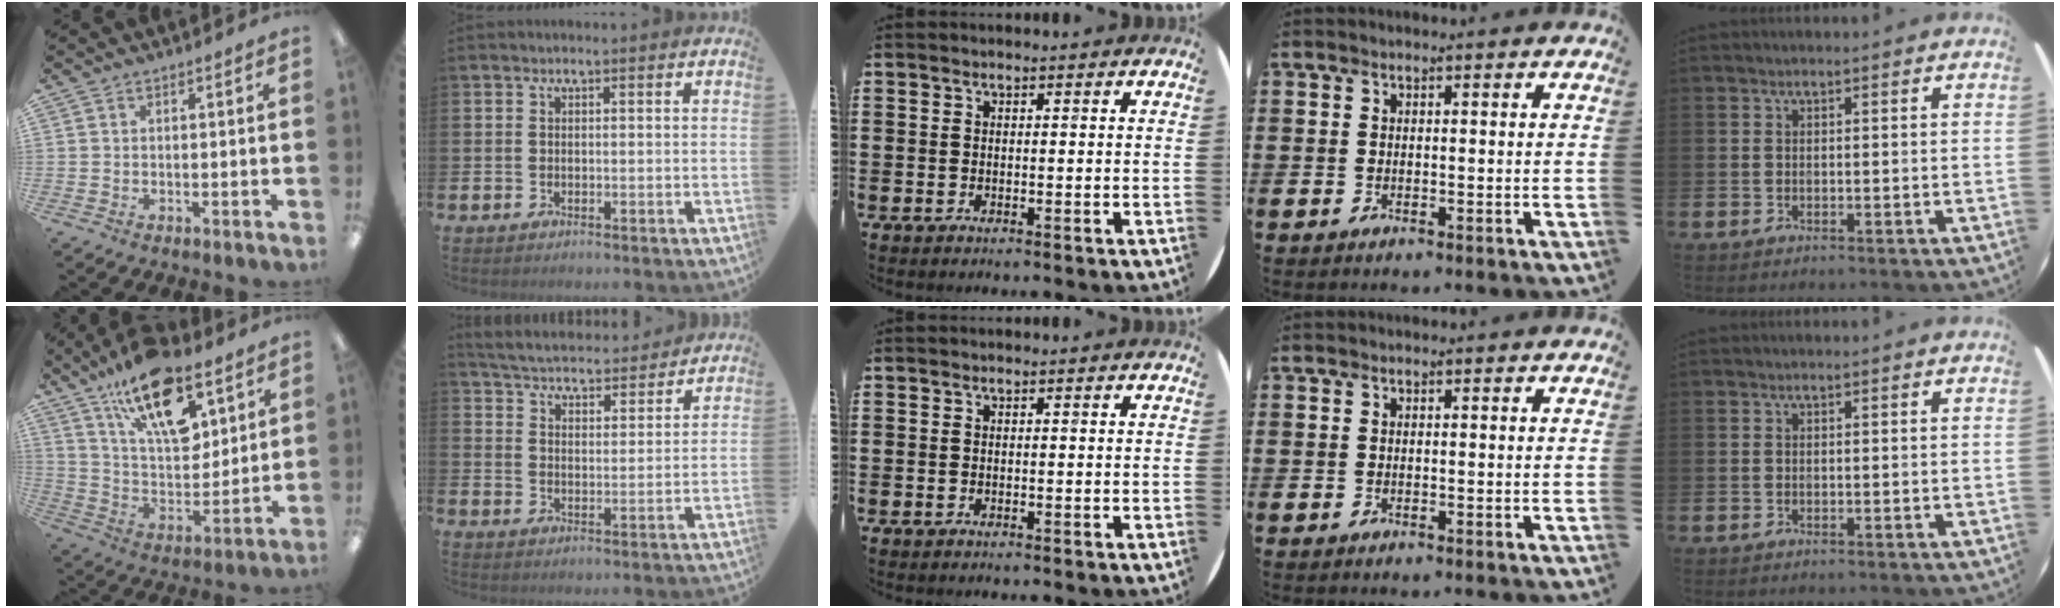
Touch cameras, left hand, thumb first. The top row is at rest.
{"thumb": {"total": 20.9, "force": [12.7, 9.4, 13.6], "torque": [-0.219, -0.060, 0.216]}, "index": {"total": 4.9, "force": [4.8, 0.8, 0.4], "torque": [-0.035, -0.039, 0.083]}}